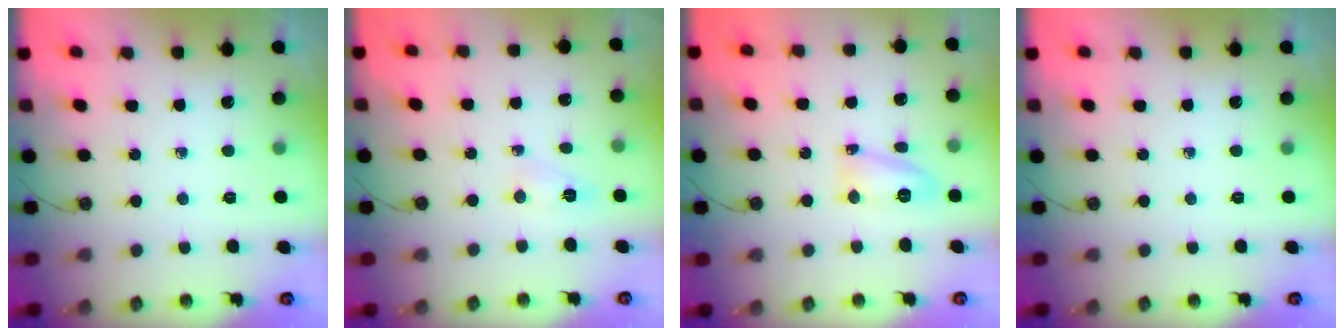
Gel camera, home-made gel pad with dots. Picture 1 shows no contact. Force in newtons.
{"total": 3.4, "press": 3.4, "slide": 0.6}
{"total": 10.6, "press": 10.6, "slide": 0.7}
{"total": 0.0}